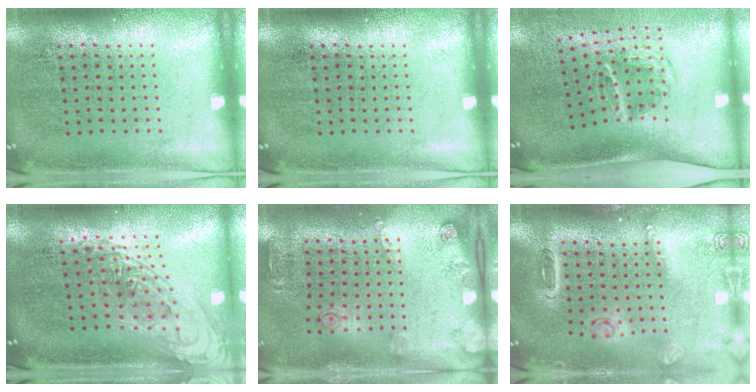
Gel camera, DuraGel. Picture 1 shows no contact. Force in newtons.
{"total": 0.0}
{"total": 2.0, "press": 1.2, "slide": 1.6}
{"total": 1.3, "press": 1.2, "slide": 0.5}
{"total": 1.7, "press": 1.4, "slide": 1.0}
{"total": 1.5, "press": 1.5, "slide": 0.2}